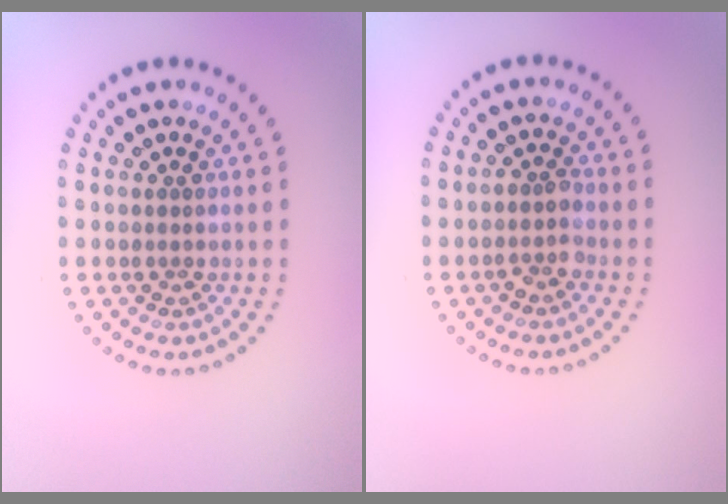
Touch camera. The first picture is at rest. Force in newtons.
{"total": 1.5, "press": 1.4, "slide": 0.6}